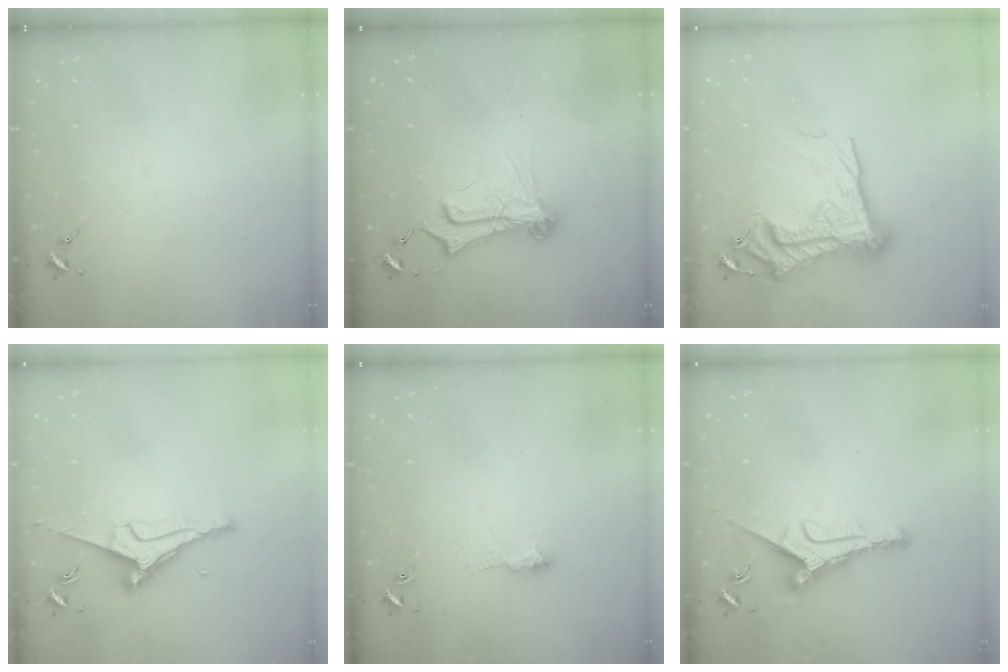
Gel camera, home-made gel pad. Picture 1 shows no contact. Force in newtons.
{"total": 12.5, "press": 12.5, "slide": 0.7}
{"total": 20.6, "press": 20.5, "slide": 2.0}
{"total": 8.1, "press": 8.0, "slide": 1.2}
{"total": 8.0, "press": 8.0, "slide": 0.8}
{"total": 10.0, "press": 10.0, "slide": 0.5}